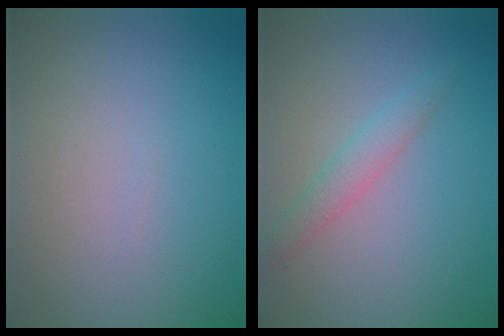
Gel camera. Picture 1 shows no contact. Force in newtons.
{"total": 1.9, "press": 1.9, "slide": 0.1}